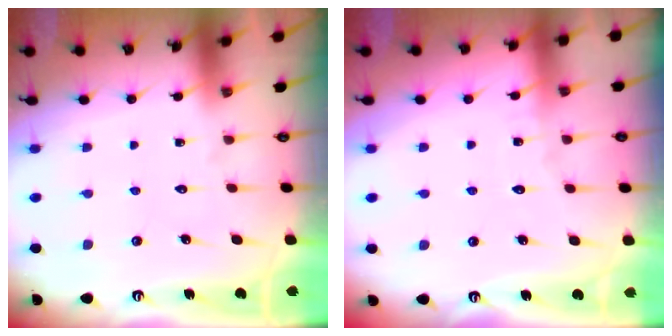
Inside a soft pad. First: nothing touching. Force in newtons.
{"total": 2.4, "press": 2.4, "slide": 0.3}